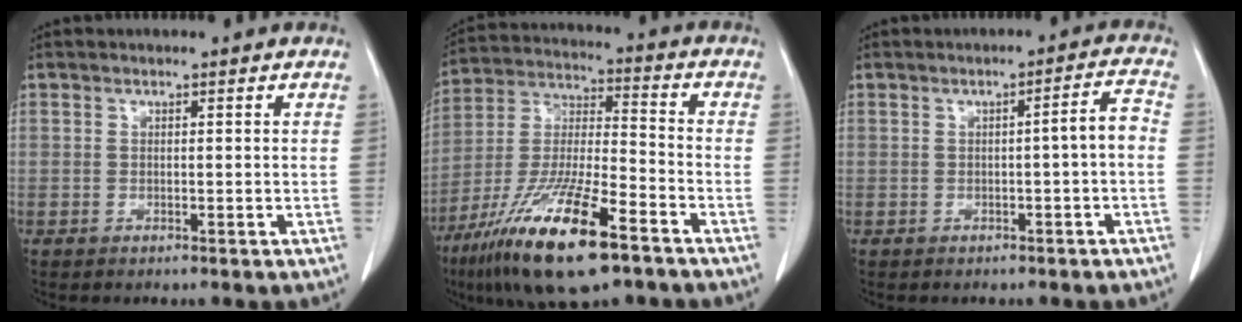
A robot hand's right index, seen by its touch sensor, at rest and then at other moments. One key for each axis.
{"total": 19.4, "fx": -11.4, "fy": 3.4, "fz": 15.3, "tx": -0.311, "ty": -0.039, "tz": -0.206}
{"total": 3.4, "fx": -0.7, "fy": 0.0, "fz": 3.4, "tx": -0.045, "ty": 0.009, "tz": -0.010}